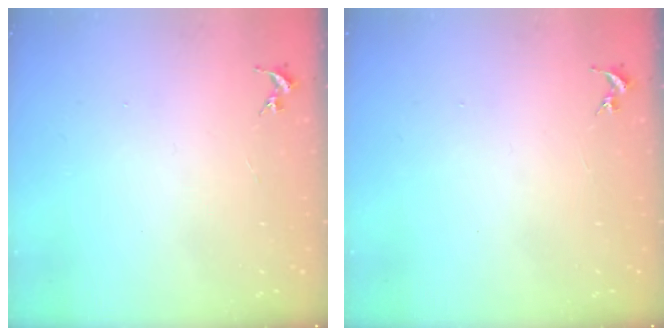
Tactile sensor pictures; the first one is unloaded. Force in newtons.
{"total": 0.0}